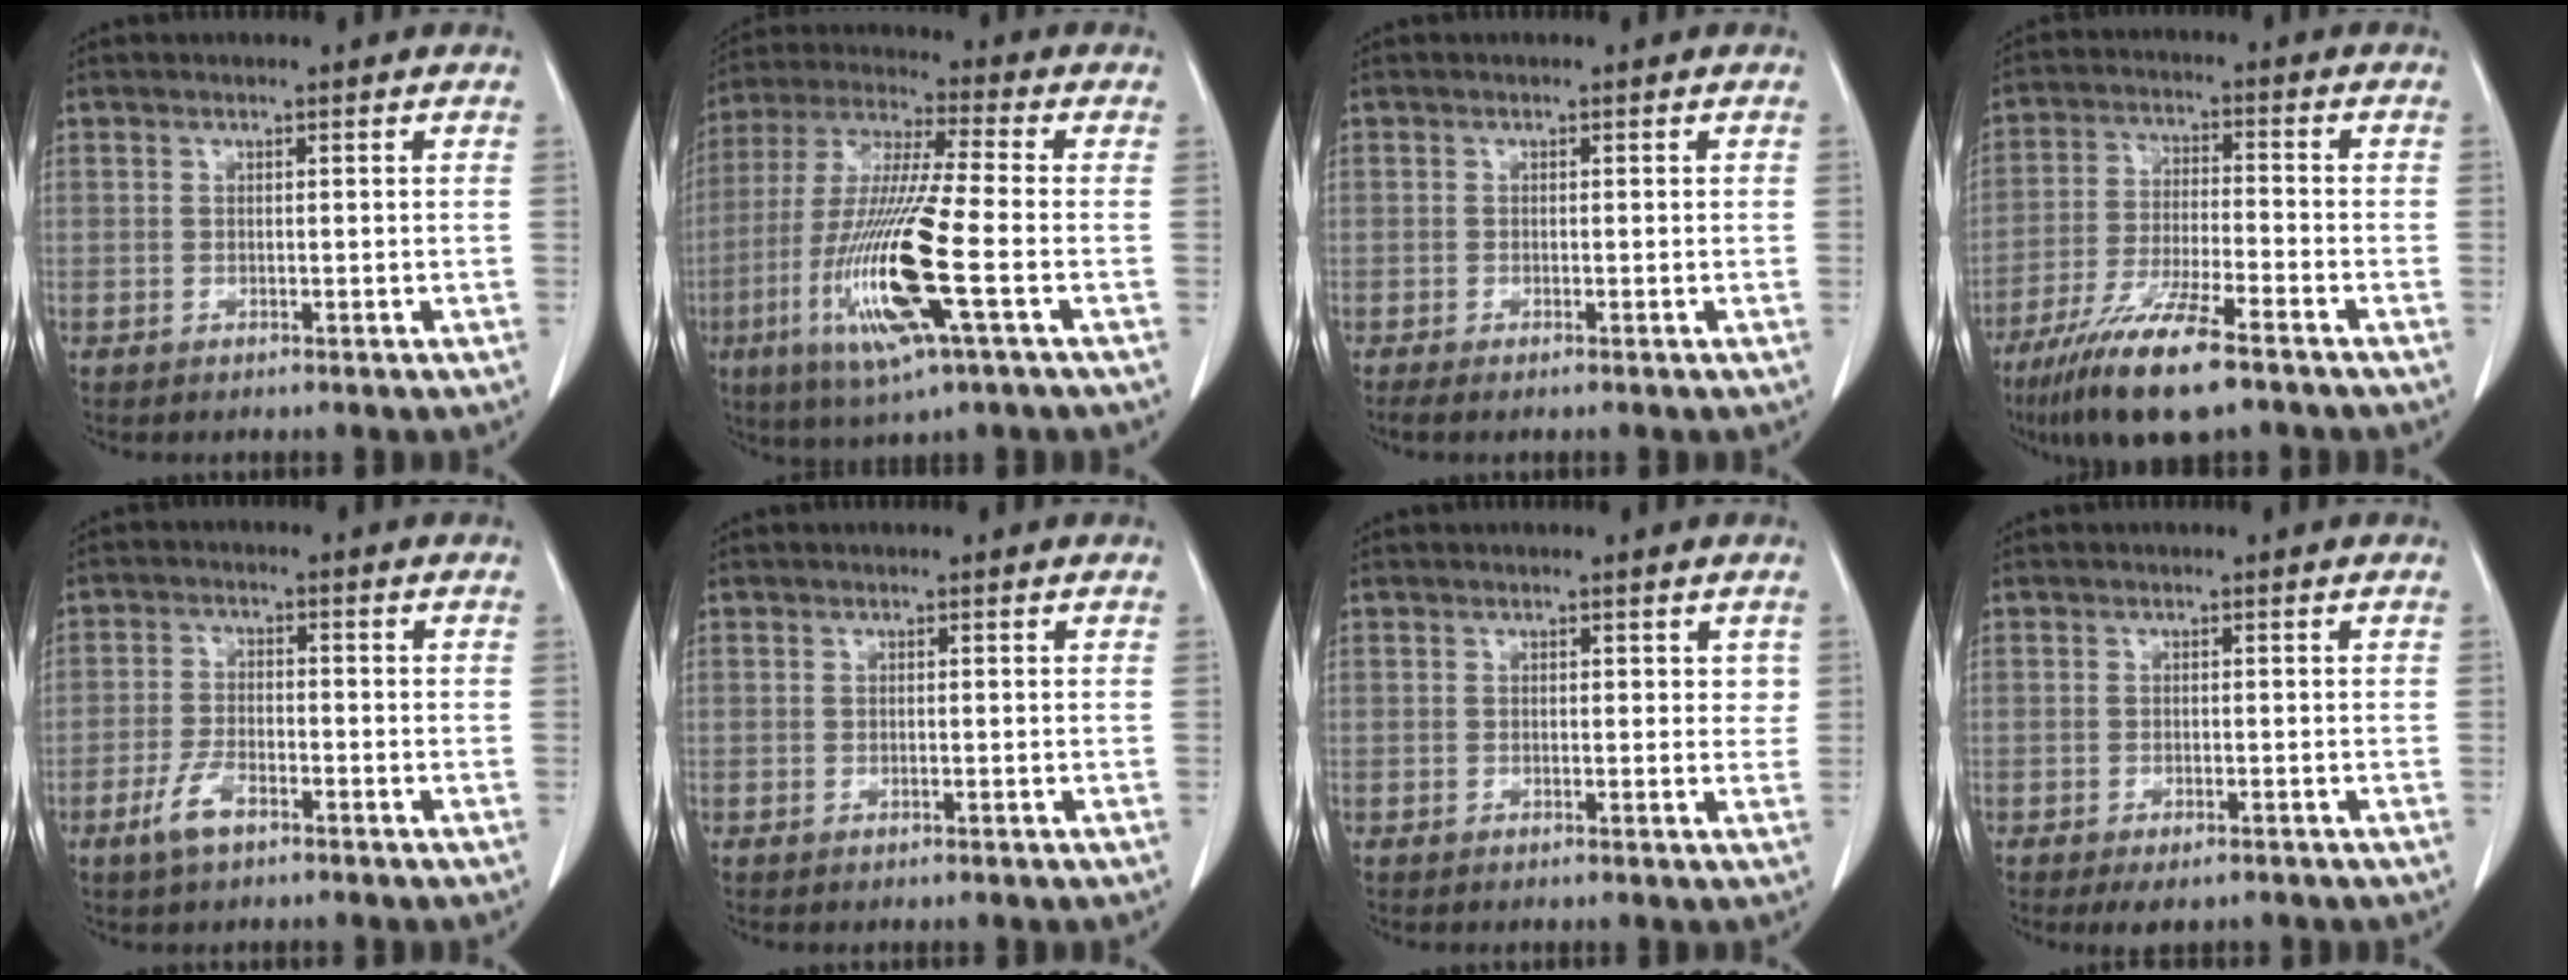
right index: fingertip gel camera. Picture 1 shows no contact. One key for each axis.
{"total": 17.0, "fx": -4.8, "fy": 0.7, "fz": 16.3, "tx": -0.341, "ty": -0.019, "tz": -0.090}
{"total": 0.9, "fx": -0.6, "fy": 0.0, "fz": 0.7, "tx": -0.017, "ty": -0.003, "tz": -0.013}
{"total": 12.7, "fx": -8.7, "fy": 1.5, "fz": 9.2, "tx": -0.178, "ty": -0.031, "tz": -0.156}
{"total": 4.8, "fx": -3.0, "fy": 1.9, "fz": 3.3, "tx": -0.072, "ty": 0.000, "tz": -0.055}
{"total": 0.0}
{"total": 1.8, "fx": 0.6, "fy": 1.2, "fz": 1.2, "tx": -0.004, "ty": 0.001, "tz": 0.004}
{"total": 3.1, "fx": -2.3, "fy": 1.2, "fz": 1.8, "tx": -0.024, "ty": -0.005, "tz": -0.027}